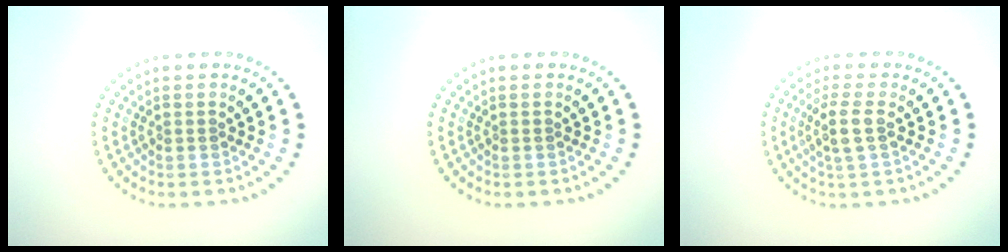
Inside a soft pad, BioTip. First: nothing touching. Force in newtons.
{"total": 0.0}
{"total": 2.4, "press": 2.0, "slide": 1.3}